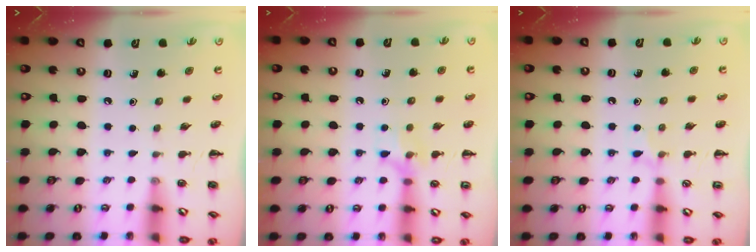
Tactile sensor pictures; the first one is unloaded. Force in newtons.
{"total": 8.1, "press": 8.0, "slide": 1.2}
{"total": 5.5, "press": 5.1, "slide": 2.1}